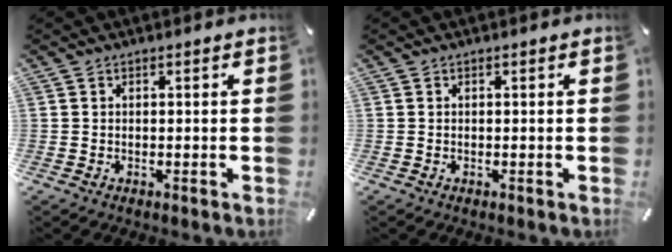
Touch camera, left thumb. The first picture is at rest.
{"total": 0.0}